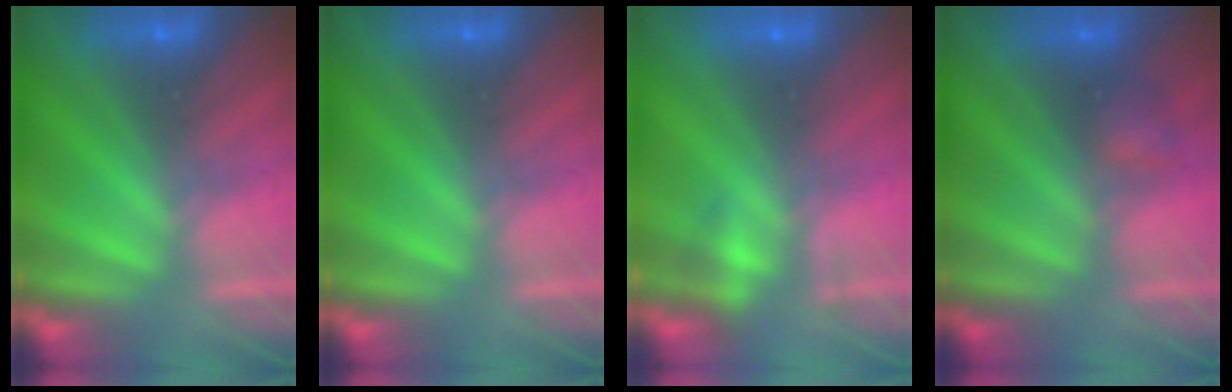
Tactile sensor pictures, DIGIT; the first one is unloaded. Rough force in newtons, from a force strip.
{"total": 0.0}
{"total": 2.1}
{"total": 1.9}